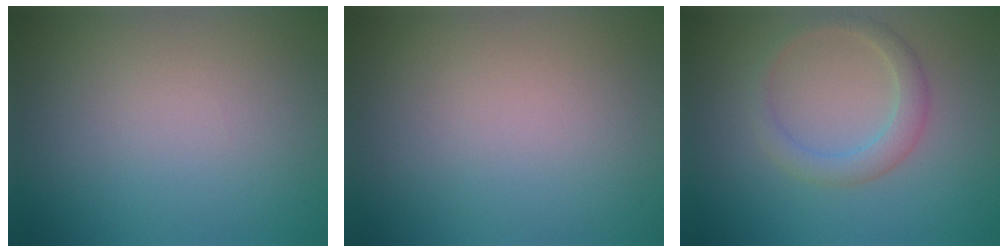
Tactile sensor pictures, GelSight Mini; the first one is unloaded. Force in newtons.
{"total": 0.0}
{"total": 2.5, "press": 2.5, "slide": 0.2}